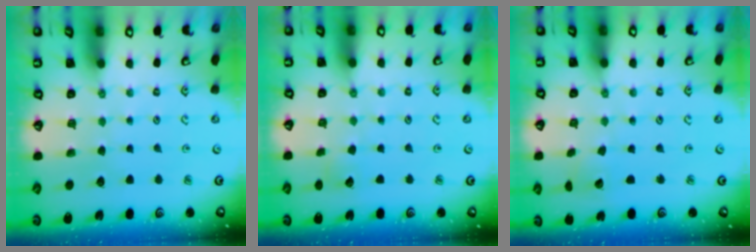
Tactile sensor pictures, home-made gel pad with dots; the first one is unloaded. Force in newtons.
{"total": 2.7, "press": 2.7, "slide": 0.4}
{"total": 2.4, "press": 2.4, "slide": 0.2}